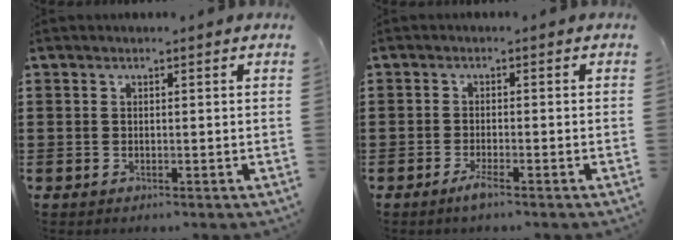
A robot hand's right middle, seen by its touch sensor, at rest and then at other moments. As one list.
[{"total": 2.0, "force": [-1.2, 0.2, 1.6], "torque": [-0.035, -0.003, -0.025]}]